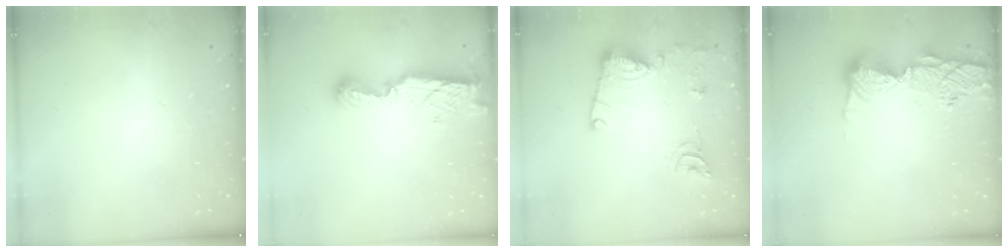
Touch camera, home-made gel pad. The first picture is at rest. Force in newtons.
{"total": 8.9, "press": 8.9, "slide": 0.1}
{"total": 14.7, "press": 14.7, "slide": 0.7}
{"total": 14.3, "press": 14.2, "slide": 1.3}